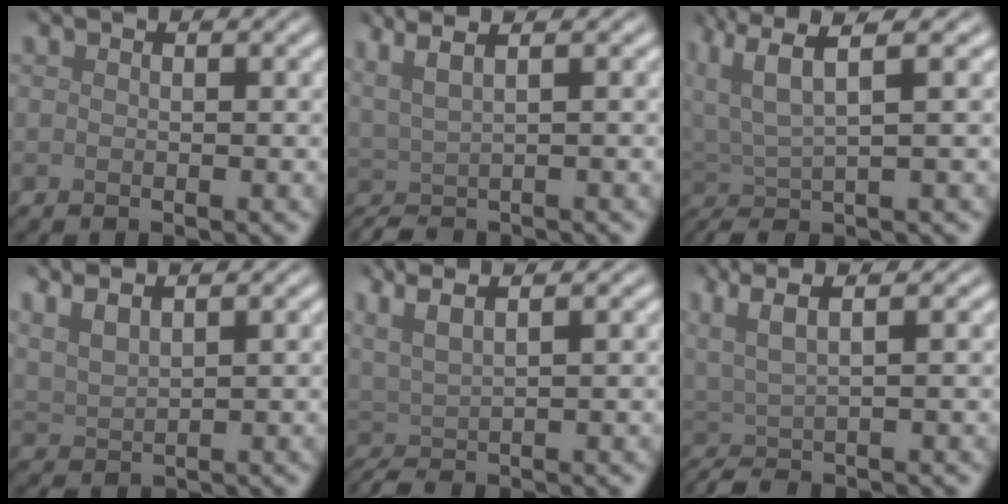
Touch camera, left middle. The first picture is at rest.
{"total": 4.2, "force": [1.9, 1.2, 3.5], "torque": [-0.057, 0.008, 0.029]}
{"total": 5.5, "force": [2.4, 1.2, 4.8], "torque": [-0.101, 0.013, 0.044]}
{"total": 3.8, "force": [3.0, 1.1, 2.0], "torque": [-0.041, 0.014, 0.050]}
{"total": 4.3, "force": [2.2, 1.2, 3.5], "torque": [-0.059, 0.012, 0.039]}
{"total": 5.0, "force": [1.8, 1.3, 4.5], "torque": [-0.078, 0.011, 0.026]}